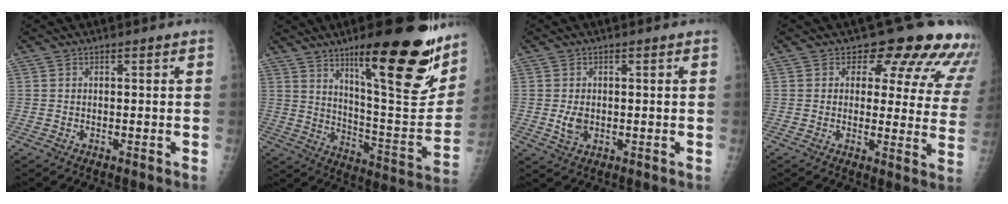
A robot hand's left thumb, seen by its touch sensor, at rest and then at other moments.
{"total": 25.8, "force": [15.1, 5.9, 20.1], "torque": [-0.255, -0.075, 0.234]}
{"total": 3.1, "force": [-0.2, 2.2, 2.3], "torque": [-0.039, -0.004, 0.000]}
{"total": 14.5, "force": [10.9, 6.6, 6.9], "torque": [-0.022, -0.058, 0.098]}